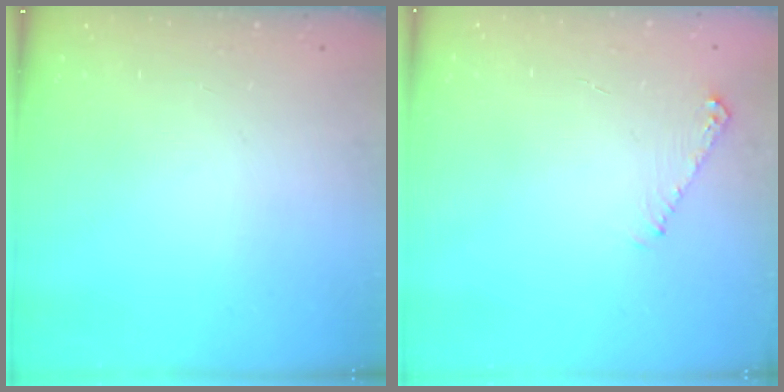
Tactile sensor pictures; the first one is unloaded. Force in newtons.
{"total": 4.7, "press": 4.7, "slide": 0.7}